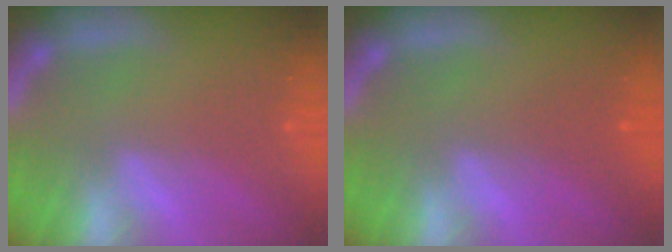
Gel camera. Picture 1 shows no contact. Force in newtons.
{"total": 1.5}